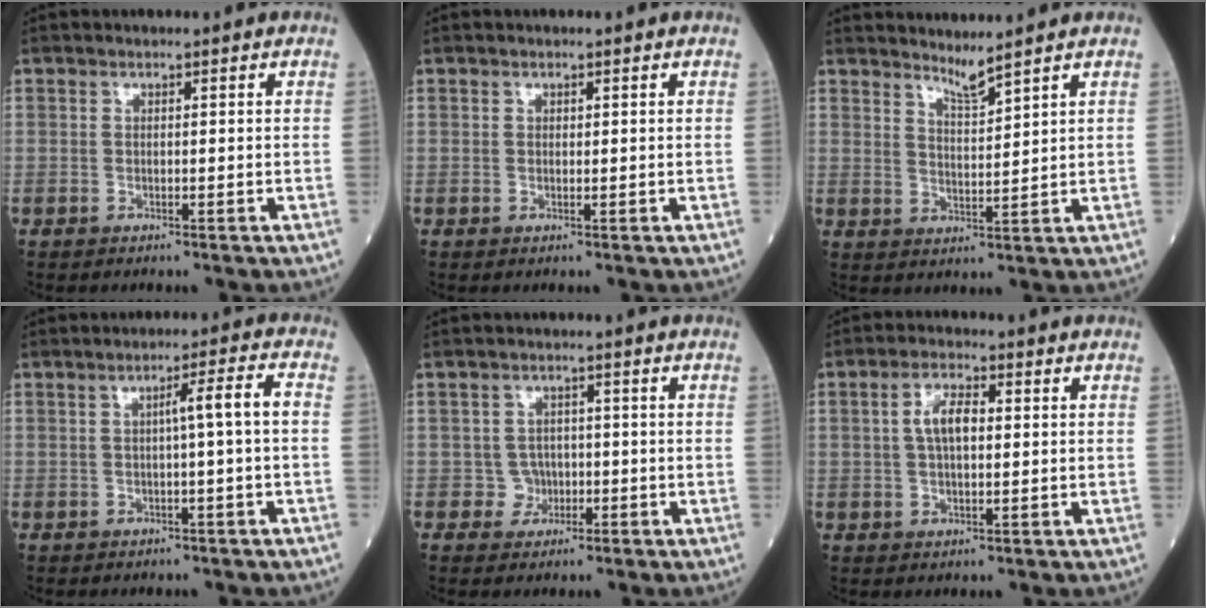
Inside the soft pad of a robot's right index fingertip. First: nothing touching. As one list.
[{"total": 0.6, "force": [0.2, 0.4, 0.3], "torque": [-0.015, 0.006, 0.007]}, {"total": 3.3, "force": [3.1, -0.3, 1.1], "torque": [-0.027, -0.015, 0.067]}, {"total": 4.9, "force": [0.0, 0.2, 4.9], "torque": [-0.086, 0.016, 0.006]}, {"total": 3.3, "force": [-0.9, 3.1, 0.7], "torque": [-0.006, 0.010, -0.010]}, {"total": 5.7, "force": [0.9, 2.5, 5.0], "torque": [-0.111, 0.013, 0.017]}]